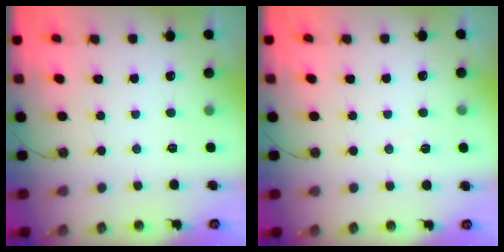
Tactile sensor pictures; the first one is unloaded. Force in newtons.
{"total": 6.0, "press": 4.5, "slide": 4.1}